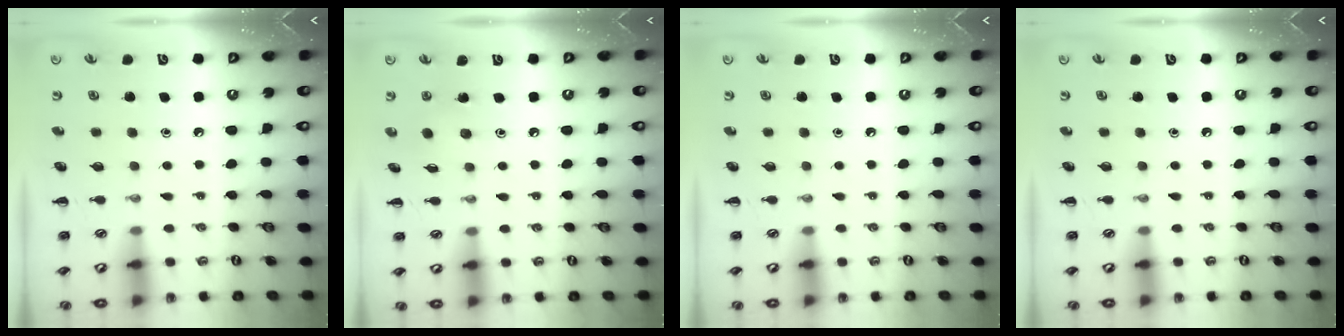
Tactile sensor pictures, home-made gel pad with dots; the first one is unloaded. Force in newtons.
{"total": 2.7, "press": 2.6, "slide": 0.6}
{"total": 0.0}
{"total": 0.0}